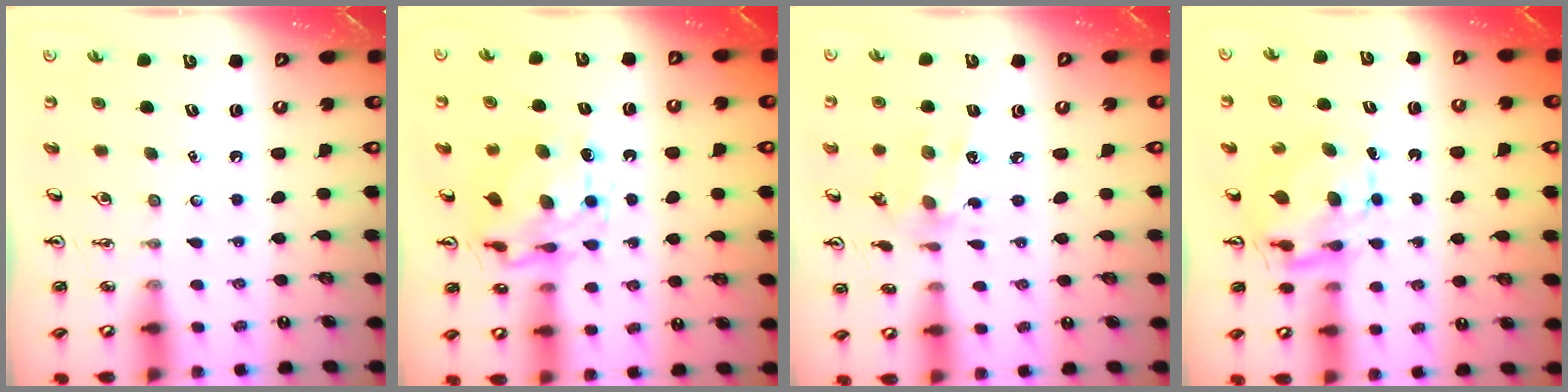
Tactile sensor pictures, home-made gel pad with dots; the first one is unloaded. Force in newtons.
{"total": 11.1, "press": 11.0, "slide": 1.4}
{"total": 6.3, "press": 6.3, "slide": 0.7}
{"total": 6.7, "press": 6.7, "slide": 0.6}